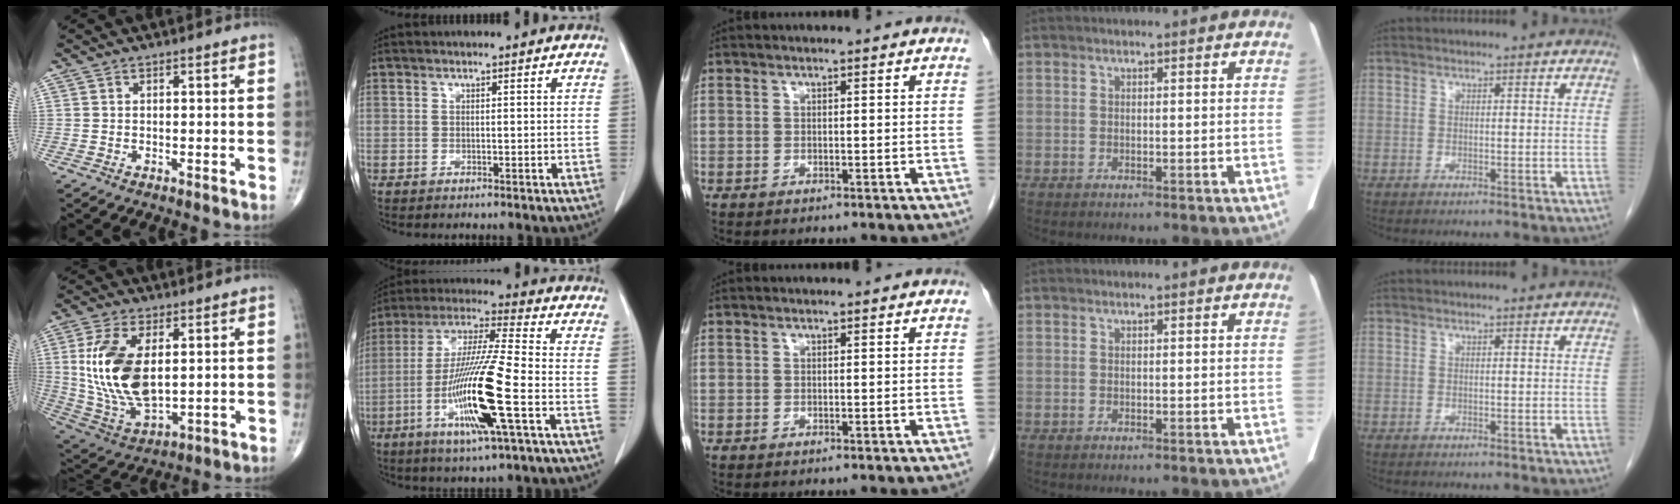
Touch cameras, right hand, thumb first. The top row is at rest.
{"thumb": {"total": 17.0, "force": [2.7, 8.9, 14.2], "torque": [-0.285, -0.018, 0.065]}, "index": {"total": 16.0, "force": [-5.1, 0.0, 15.1], "torque": [-0.304, -0.018, -0.098]}}